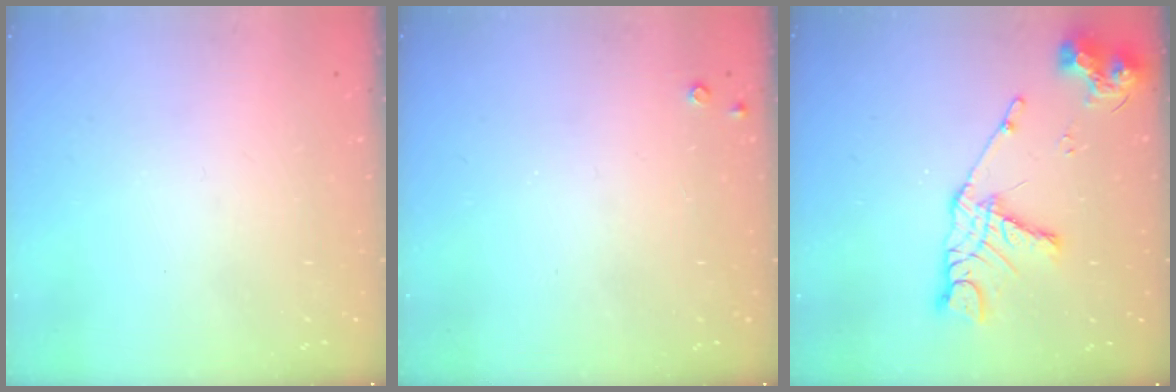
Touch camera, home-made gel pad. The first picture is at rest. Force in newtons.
{"total": 3.5, "press": 3.5, "slide": 0.6}
{"total": 14.2, "press": 14.2, "slide": 1.3}